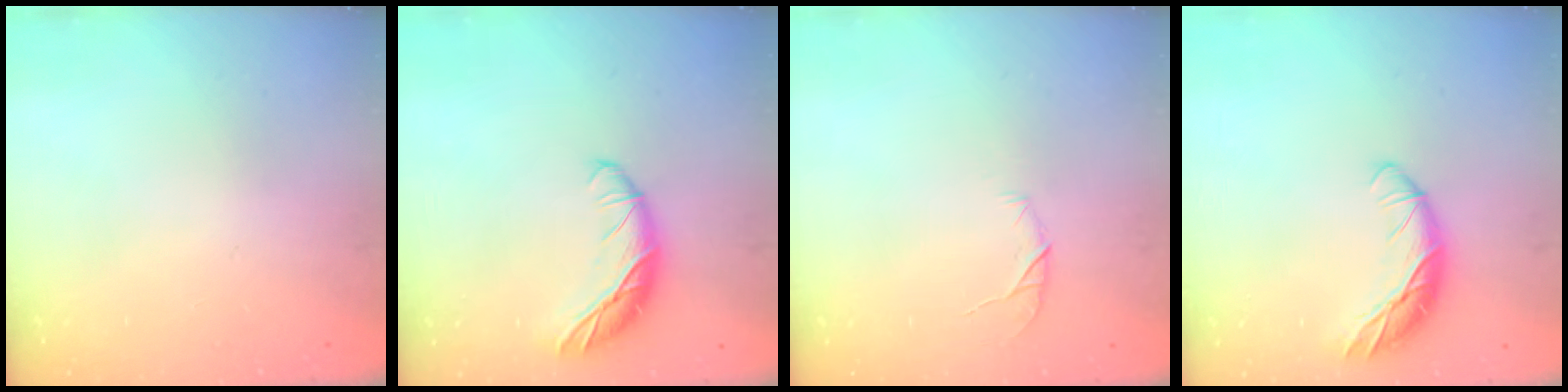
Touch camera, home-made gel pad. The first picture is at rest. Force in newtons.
{"total": 13.6, "press": 13.5, "slide": 0.6}
{"total": 5.9, "press": 5.6, "slide": 1.9}
{"total": 11.1, "press": 11.0, "slide": 1.8}